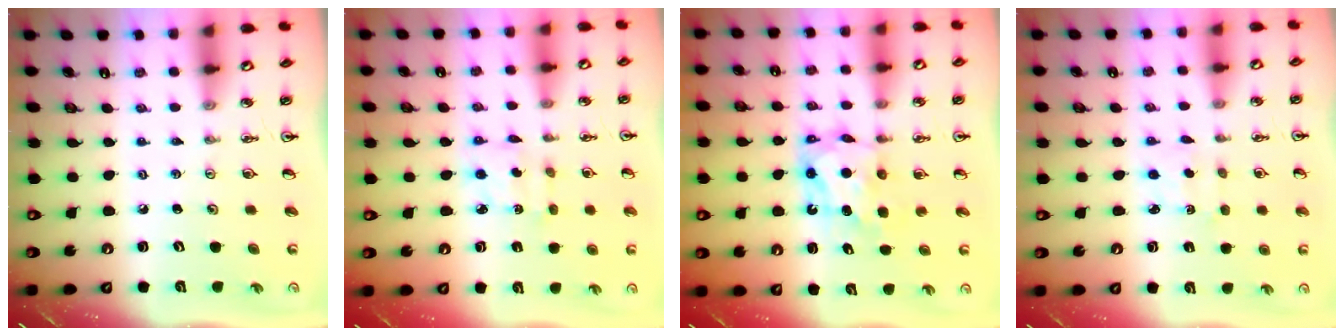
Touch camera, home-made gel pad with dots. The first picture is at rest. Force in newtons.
{"total": 2.5, "press": 2.5, "slide": 0.1}
{"total": 6.8, "press": 6.8, "slide": 0.2}
{"total": 2.5, "press": 2.4, "slide": 0.6}